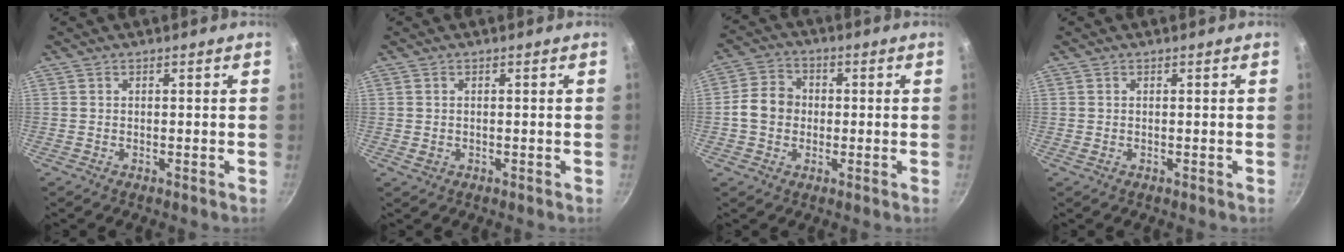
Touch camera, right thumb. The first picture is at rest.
{"total": 0.9, "force": [-0.1, 0.8, 0.4], "torque": [-0.007, 0.001, 0.001]}
{"total": 7.3, "force": [-0.4, 6.3, 3.8], "torque": [-0.042, 0.015, -0.021]}
{"total": 0.0}